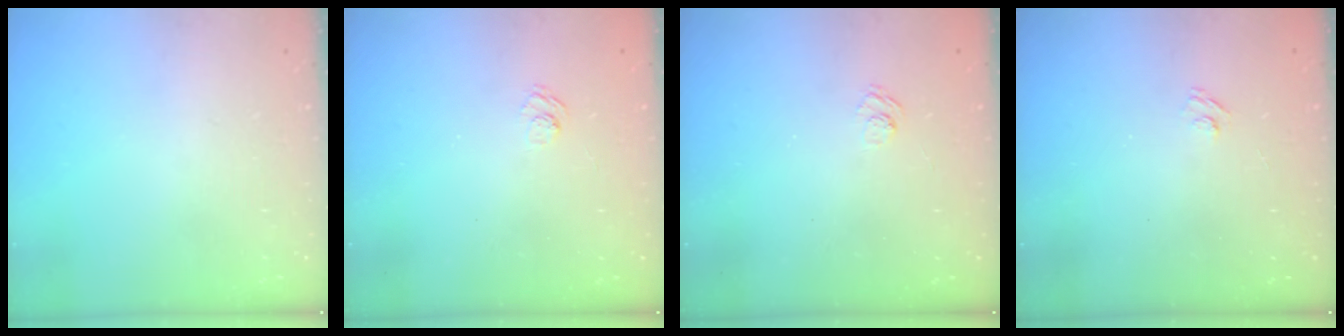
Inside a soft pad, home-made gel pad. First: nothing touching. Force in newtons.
{"total": 2.4, "press": 2.0, "slide": 1.3}
{"total": 2.4, "press": 2.0, "slide": 1.3}
{"total": 2.7, "press": 2.5, "slide": 0.9}